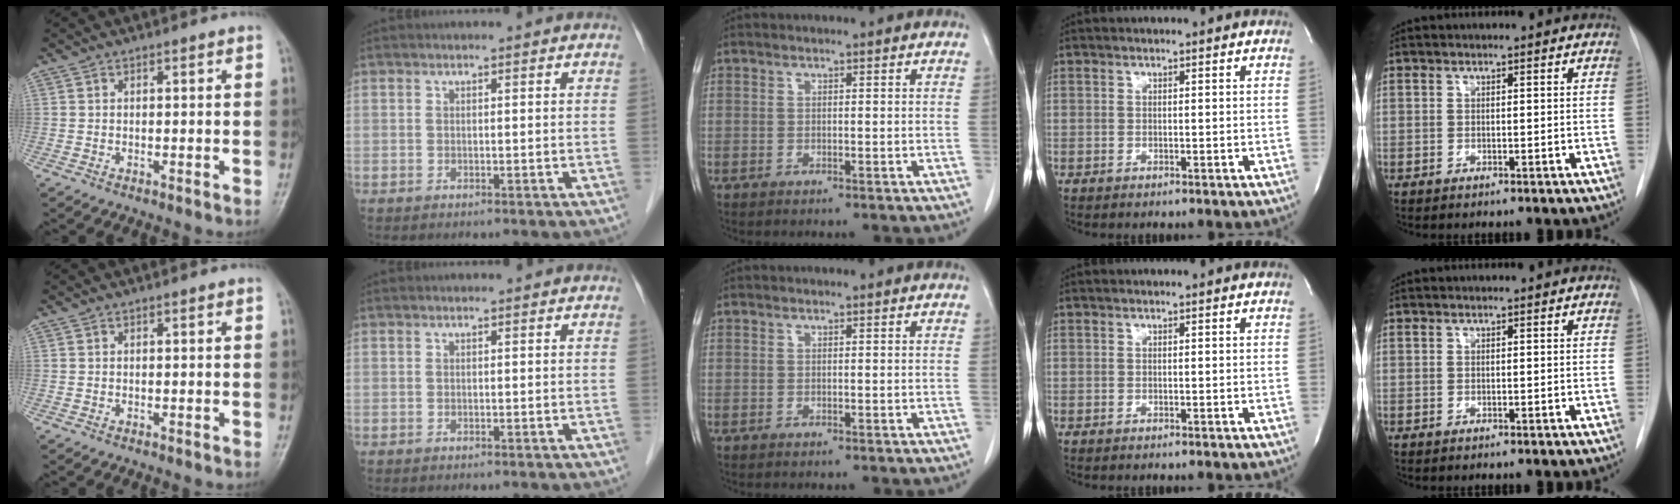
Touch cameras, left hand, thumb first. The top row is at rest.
{}